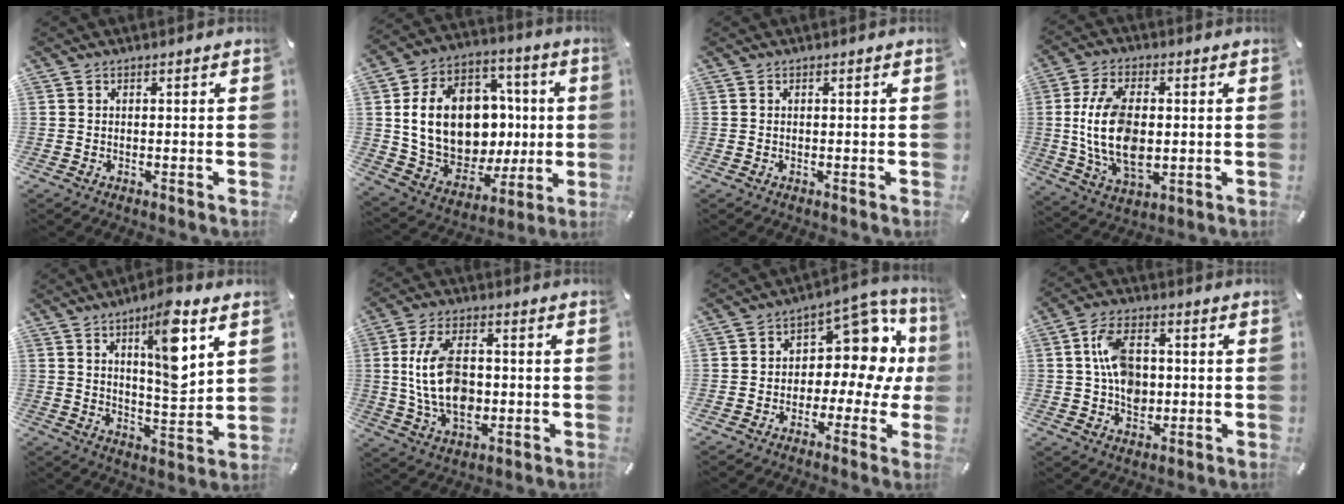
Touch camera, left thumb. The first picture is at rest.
{"total": 20.1, "force": [2.1, 15.8, 12.3], "torque": [-0.241, -0.009, 0.052]}
{"total": 0.0}
{"total": 14.5, "force": [0.5, 8.7, 11.6], "torque": [-0.257, -0.008, 0.007]}
{"total": 13.2, "force": [6.3, 3.8, 10.9], "torque": [-0.155, -0.037, 0.098]}
{"total": 13.6, "force": [0.1, 8.8, 10.4], "torque": [-0.214, 0.002, 0.001]}
{"total": 10.8, "force": [2.2, 7.0, 7.9], "torque": [-0.098, -0.012, 0.036]}
{"total": 9.5, "force": [0.4, 6.8, 6.6], "torque": [-0.115, 0.005, 0.008]}